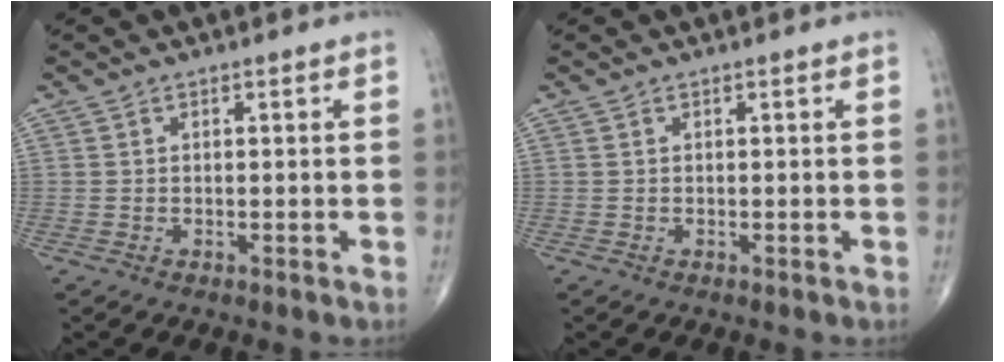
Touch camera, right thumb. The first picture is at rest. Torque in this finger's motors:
{"motor_torque": [-0.26, 0.10, 0.19, 0.02, 0.00]}